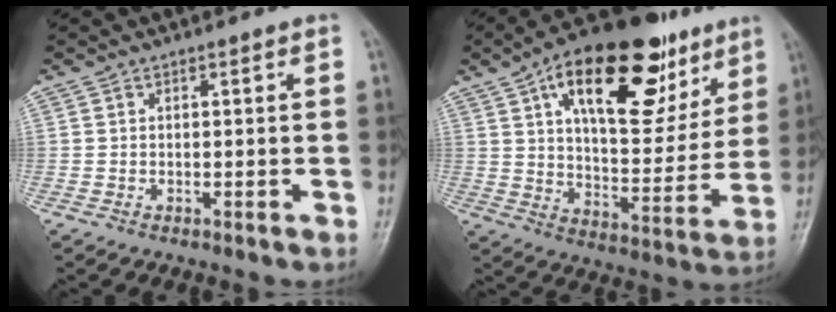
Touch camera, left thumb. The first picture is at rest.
{"total": 26.7, "force": [13.5, 12.4, 19.3], "torque": [-0.252, -0.020, 0.211]}